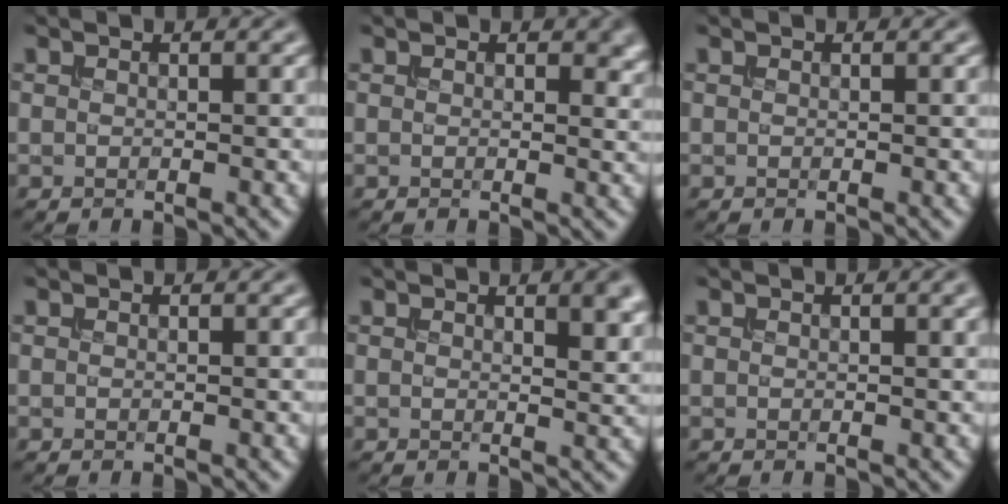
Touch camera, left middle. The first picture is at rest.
{"total": 2.0, "force": [0.8, 1.3, 1.3], "torque": [-0.016, -0.004, 0.011]}
{"total": 0.0}
{"total": 0.0}
{"total": 3.3, "force": [1.7, 1.2, 2.6], "torque": [-0.028, 0.000, 0.025]}
{"total": 1.5, "force": [0.8, 0.3, 1.2], "torque": [-0.015, 0.001, 0.013]}